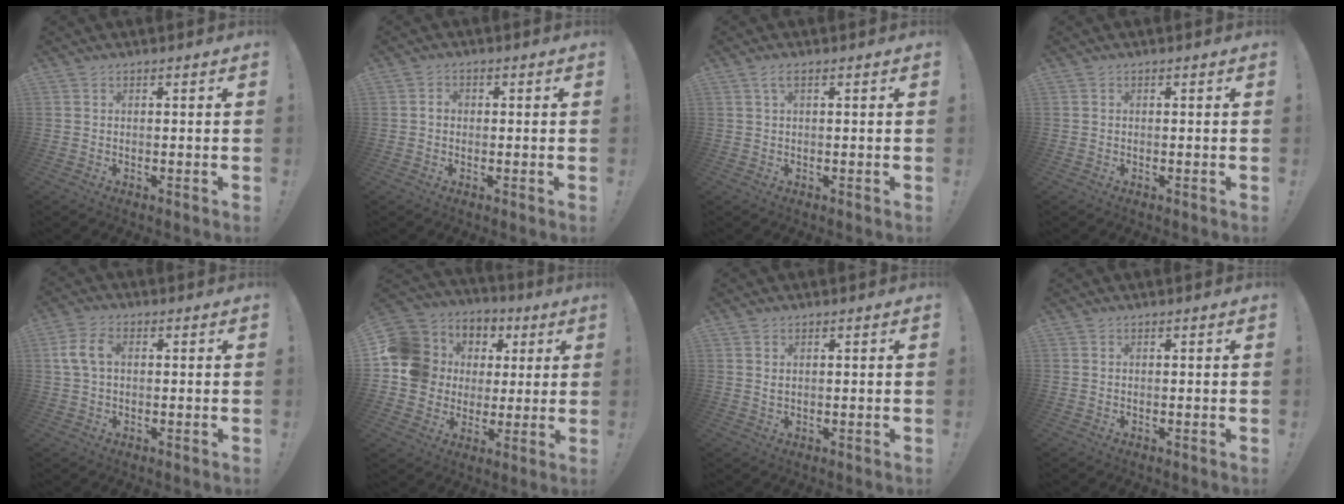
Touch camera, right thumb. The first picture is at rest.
{"total": 2.0, "force": [-0.4, 1.5, 1.2], "torque": [-0.018, 0.006, -0.008]}
{"total": 2.0, "force": [0.6, 0.3, 1.9], "torque": [-0.047, 0.003, 0.011]}
{"total": 0.0}
{"total": 7.4, "force": [1.1, 4.7, 5.6], "torque": [-0.112, 0.009, 0.022]}
{"total": 14.3, "force": [2.5, 13.3, 4.7], "torque": [-0.073, -0.002, 0.080]}
{"total": 1.3, "force": [0.8, 0.5, 0.9], "torque": [-0.011, -0.003, 0.014]}
{"total": 0.0}